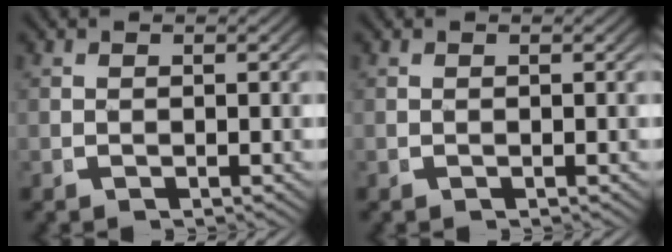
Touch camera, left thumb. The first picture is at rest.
{"total": 0.0}